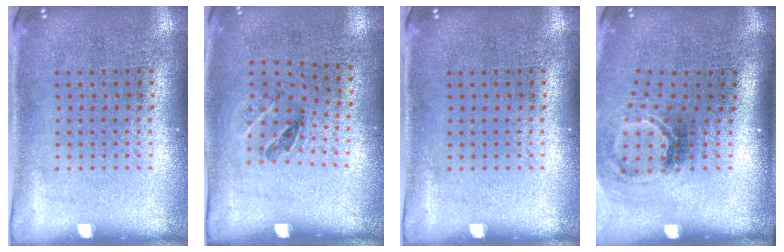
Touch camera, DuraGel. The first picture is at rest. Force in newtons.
{"total": 1.2, "press": 0.8, "slide": 0.9}
{"total": 0.0}
{"total": 1.9, "press": 1.2, "slide": 1.5}